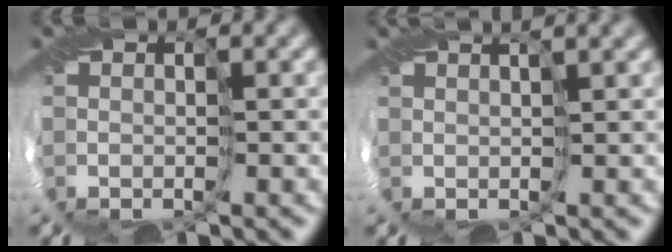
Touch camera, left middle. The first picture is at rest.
{"total": 2.9, "force": [2.1, 0.4, 1.9], "torque": [-0.027, 0.012, 0.020]}